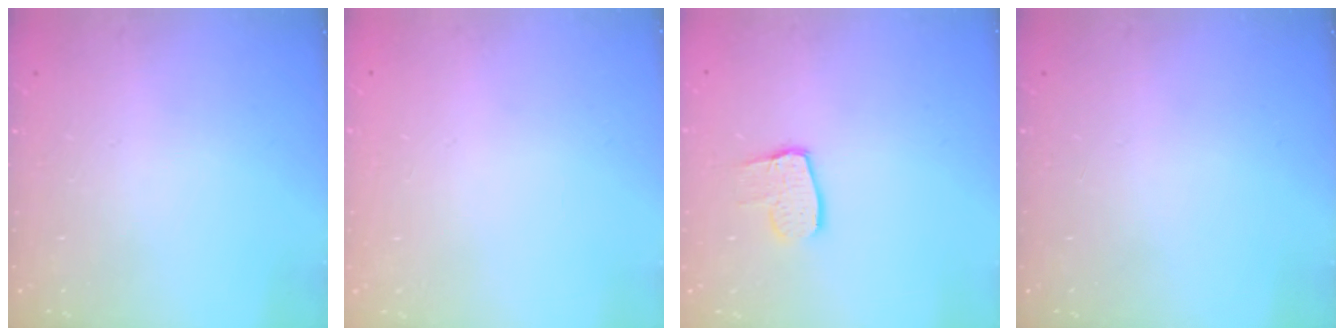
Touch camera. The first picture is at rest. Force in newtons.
{"total": 0.0}
{"total": 8.3, "press": 8.3, "slide": 0.7}
{"total": 0.0}